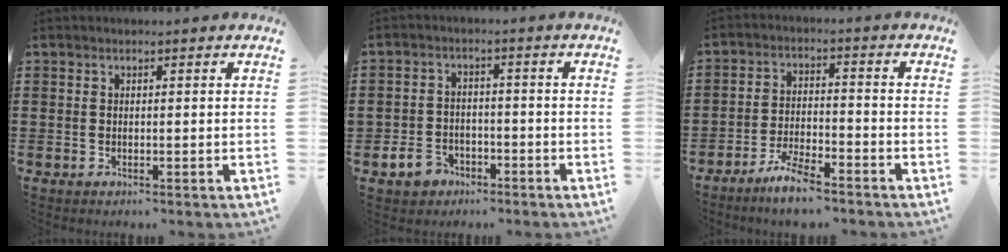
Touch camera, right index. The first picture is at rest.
{"total": 4.1, "force": [-2.7, 2.8, 1.5], "torque": [-0.053, 0.002, -0.058]}
{"total": 5.4, "force": [-4.7, 0.9, 2.5], "torque": [-0.056, 0.006, -0.092]}